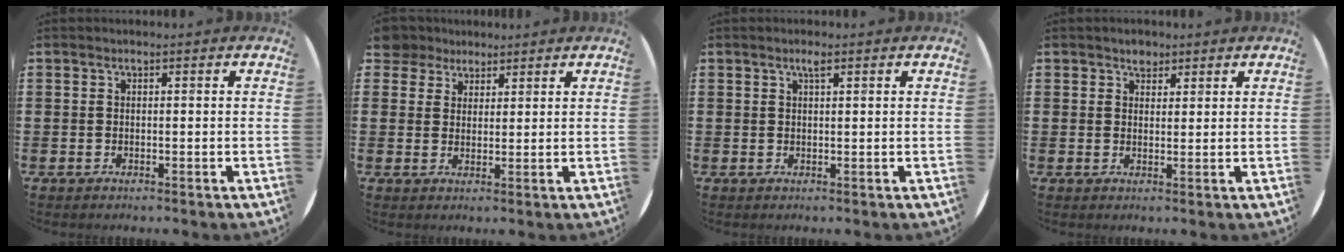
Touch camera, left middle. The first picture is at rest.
{"total": 3.8, "force": [3.2, 2.1, -0.1], "torque": [-0.004, 0.001, 0.062]}
{"total": 1.3, "force": [0.9, 0.1, 0.9], "torque": [-0.019, 0.001, 0.017]}
{"total": 1.9, "force": [1.6, 1.0, 0.3], "torque": [0.008, -0.003, 0.027]}